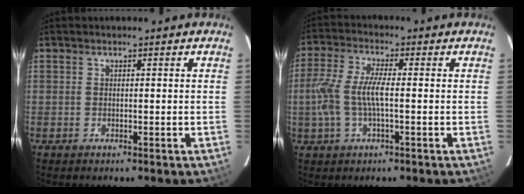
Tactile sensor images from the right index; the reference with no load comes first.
{"total": 8.5, "force": [-0.8, 2.5, 8.1], "torque": [-0.173, 0.005, -0.014]}